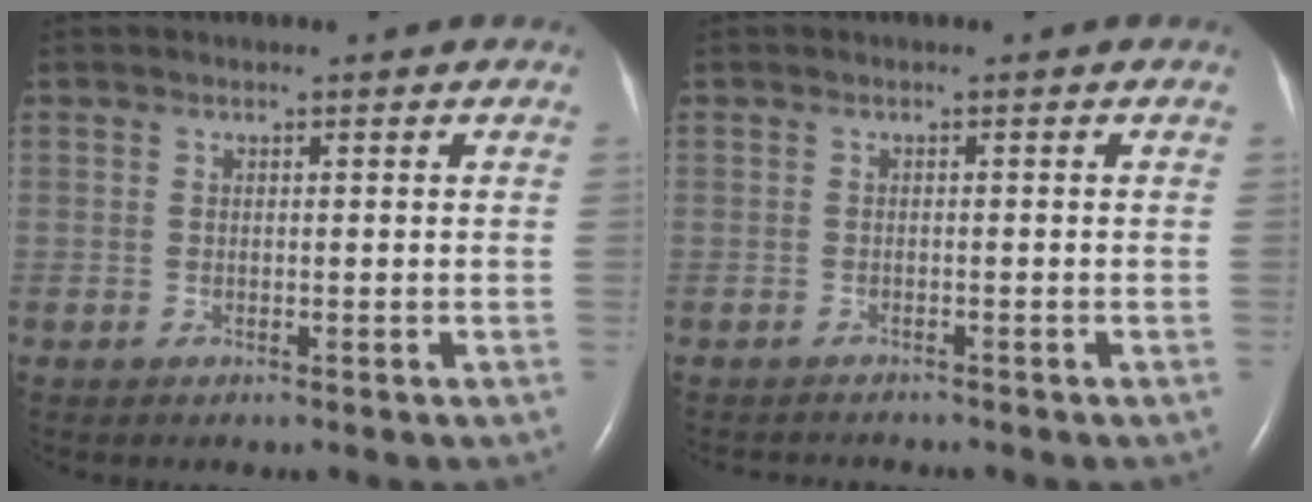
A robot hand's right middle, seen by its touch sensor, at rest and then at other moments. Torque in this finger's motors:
{"motor_torque": [-0.26, -0.09, -0.08, -0.02]}